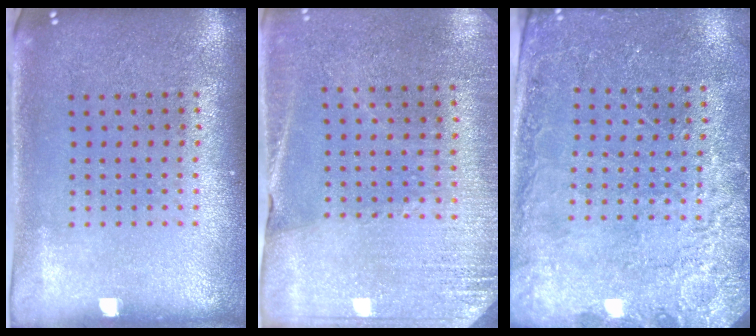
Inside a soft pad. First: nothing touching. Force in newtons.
{"total": 2.6, "press": 2.5, "slide": 0.6}
{"total": 2.5, "press": 2.4, "slide": 0.5}